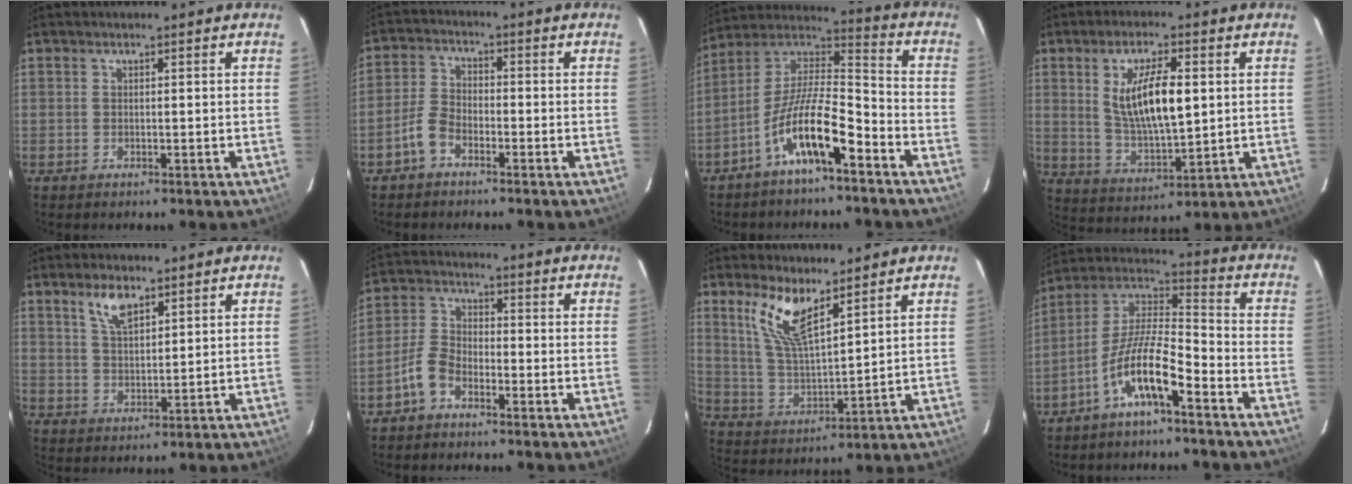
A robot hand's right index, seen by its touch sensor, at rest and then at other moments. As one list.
[{"total": 4.5, "force": [-2.9, 2.3, 2.5], "torque": [-0.060, 0.014, -0.060]}, {"total": 13.4, "force": [-7.7, 3.4, 10.5], "torque": [-0.197, 0.011, -0.144]}, {"total": 11.7, "force": [2.5, 4.0, 10.7], "torque": [-0.199, -0.003, 0.056]}, {"total": 5.5, "force": [3.5, 2.3, 3.5], "torque": [-0.065, 0.004, 0.069]}, {"total": 5.5, "force": [-3.6, 2.8, 3.0], "torque": [-0.071, 0.017, -0.076]}, {"total": 10.2, "force": [6.6, 2.8, 7.3], "torque": [-0.150, 0.002, 0.138]}, {"total": 11.4, "force": [-6.6, 2.5, 8.9], "torque": [-0.183, 0.009, -0.127]}]